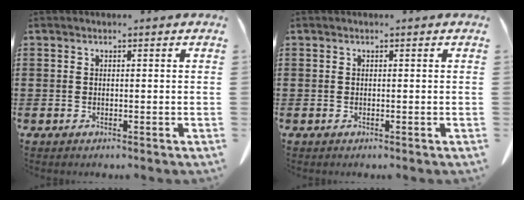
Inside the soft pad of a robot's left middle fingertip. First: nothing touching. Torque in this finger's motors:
{"motor_torque": [0.01, 0.00, -0.01, 0.01]}